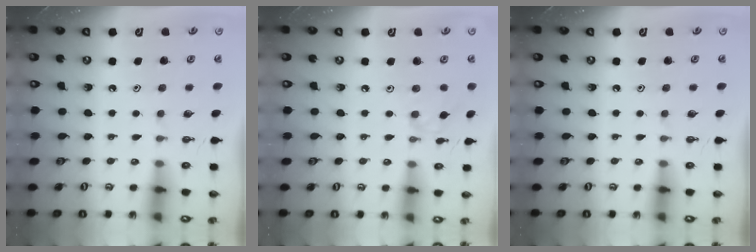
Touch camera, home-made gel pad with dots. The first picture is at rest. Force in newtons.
{"total": 2.8, "press": 2.8, "slide": 0.5}
{"total": 0.0}